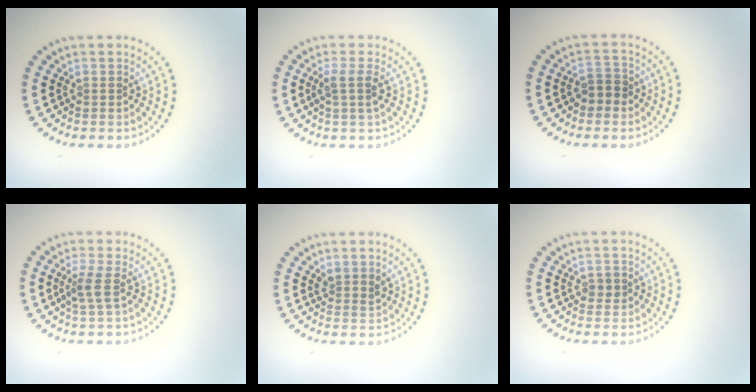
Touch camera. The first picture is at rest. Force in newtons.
{"total": 1.9, "press": 1.5, "slide": 1.1}
{"total": 2.0, "press": 1.9, "slide": 0.6}
{"total": 2.0, "press": 1.6, "slide": 1.3}
{"total": 1.4, "press": 1.2, "slide": 0.8}
{"total": 1.1, "press": 1.1, "slide": 0.3}